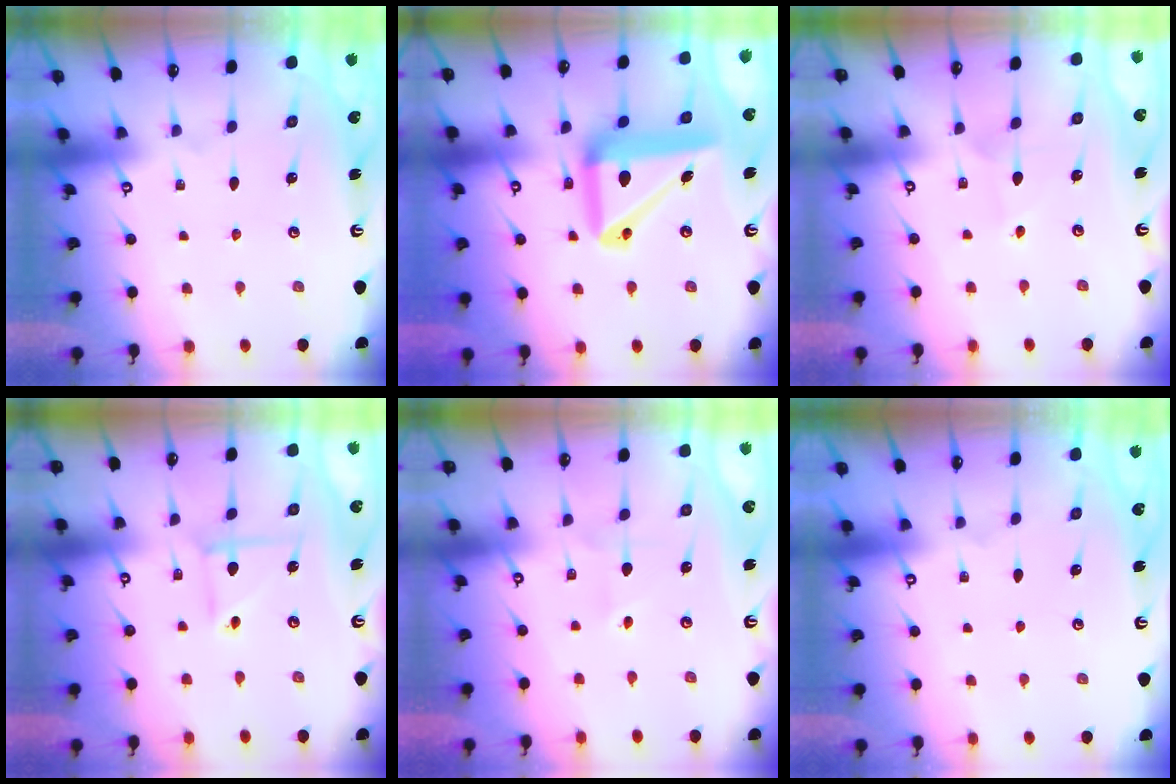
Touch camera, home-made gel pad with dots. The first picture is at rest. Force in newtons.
{"total": 16.6, "press": 16.4, "slide": 2.4}
{"total": 3.6, "press": 3.5, "slide": 0.3}
{"total": 4.1, "press": 4.1, "slide": 0.4}
{"total": 1.7, "press": 1.7, "slide": 0.2}
{"total": 0.0}